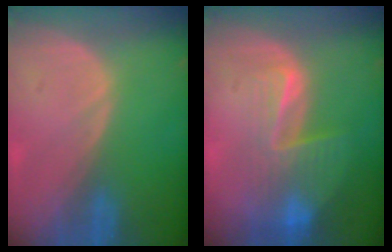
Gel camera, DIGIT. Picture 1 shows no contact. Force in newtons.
{"total": 8.1, "press": 7.0, "slide": 4.0}